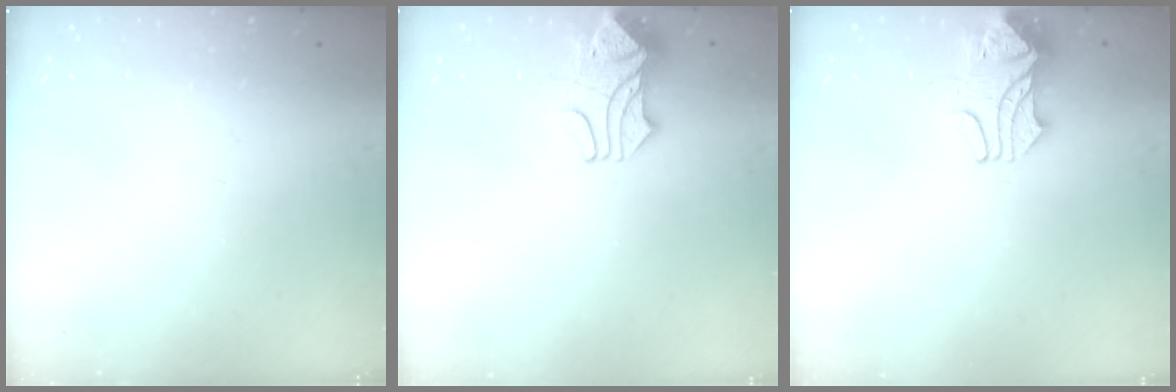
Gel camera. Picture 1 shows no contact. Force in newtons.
{"total": 1.8, "press": 1.4, "slide": 1.1}
{"total": 2.1, "press": 1.9, "slide": 0.8}